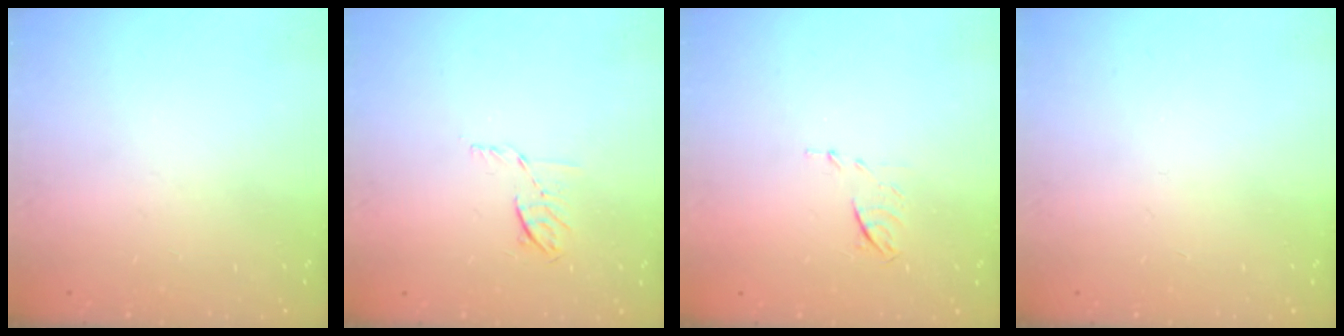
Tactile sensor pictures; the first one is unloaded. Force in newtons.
{"total": 5.7, "press": 5.6, "slide": 1.2}
{"total": 5.5, "press": 5.5, "slide": 0.8}
{"total": 0.0}